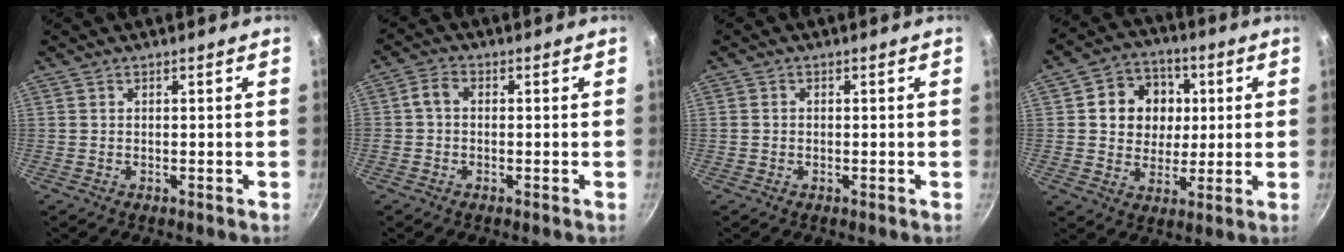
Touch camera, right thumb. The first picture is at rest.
{"total": 2.3, "force": [-0.2, 1.8, 1.4], "torque": [-0.029, 0.012, -0.007]}
{"total": 1.0, "force": [-0.2, 0.9, 0.4], "torque": [-0.008, 0.003, -0.005]}
{"total": 12.4, "force": [2.3, 10.7, 5.7], "torque": [-0.056, 0.005, 0.032]}